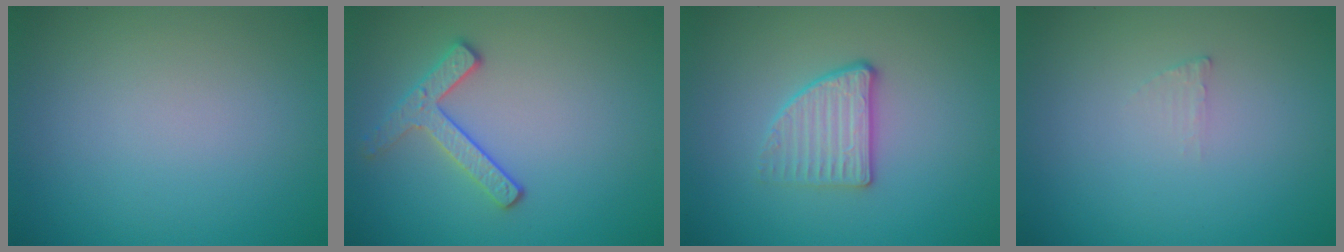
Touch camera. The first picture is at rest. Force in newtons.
{"total": 2.5, "press": 2.3, "slide": 0.9}
{"total": 2.8, "press": 2.5, "slide": 1.4}
{"total": 0.6, "press": 0.6, "slide": 0.1}